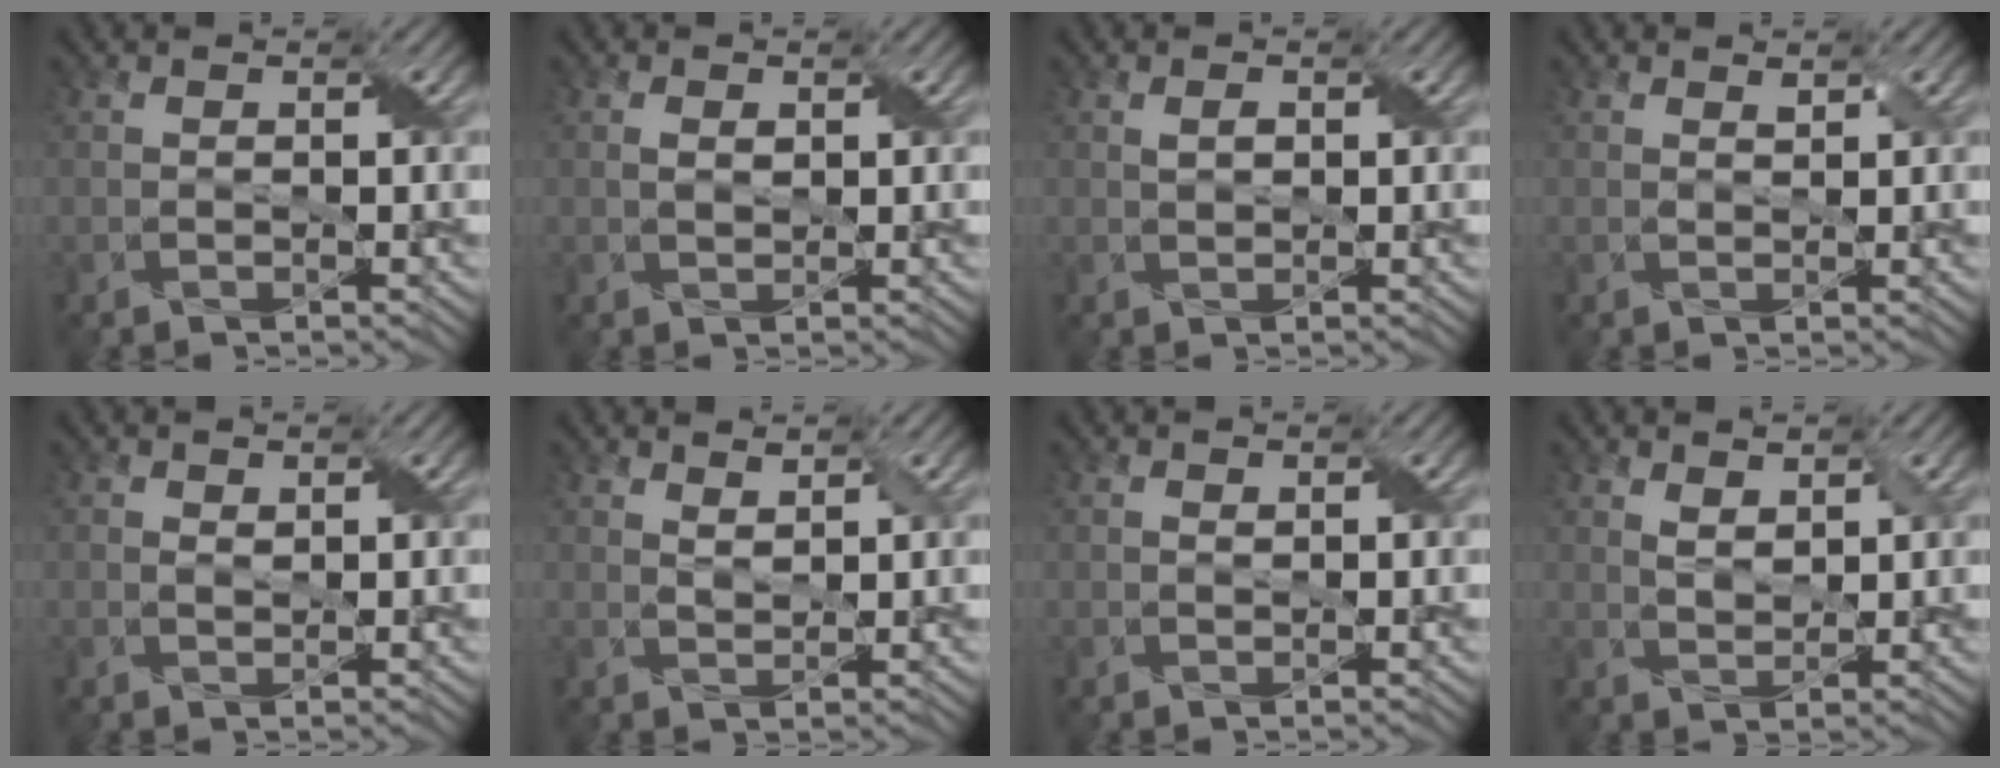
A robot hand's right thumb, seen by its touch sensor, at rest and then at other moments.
{"total": 1.3, "force": [0.4, 0.8, 1.0], "torque": [-0.024, -0.001, 0.010]}
{"total": 1.3, "force": [0.3, 0.8, 1.0], "torque": [-0.021, 0.002, 0.008]}
{"total": 0.9, "force": [0.6, 0.4, 0.5], "torque": [-0.014, -0.001, 0.013]}
{"total": 0.9, "force": [0.3, 0.6, 0.6], "torque": [-0.016, -0.001, 0.010]}
{"total": 1.4, "force": [1.1, 0.4, 0.7], "torque": [-0.022, -0.002, 0.025]}
{"total": 0.5, "force": [0.2, 0.3, 0.4], "torque": [-0.008, 0.000, 0.003]}
{"total": 2.2, "force": [1.3, 1.1, 1.4], "torque": [-0.034, -0.002, 0.029]}